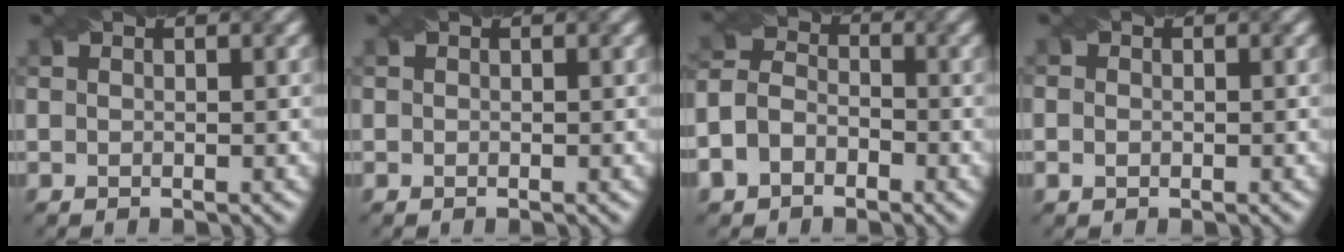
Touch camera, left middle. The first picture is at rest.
{"total": 0.0}
{"total": 4.5, "force": [-2.1, 3.3, 2.3], "torque": [-0.051, 0.007, -0.050]}
{"total": 1.3, "force": [-0.2, 1.0, 0.7], "torque": [-0.013, -0.001, -0.002]}